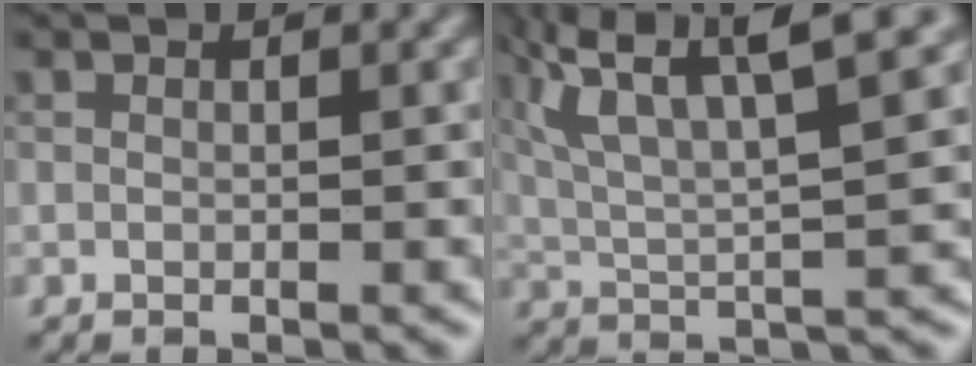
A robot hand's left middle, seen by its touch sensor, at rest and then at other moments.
{"total": 8.6, "force": [3.9, 2.5, 7.2], "torque": [-0.126, 0.019, 0.066]}